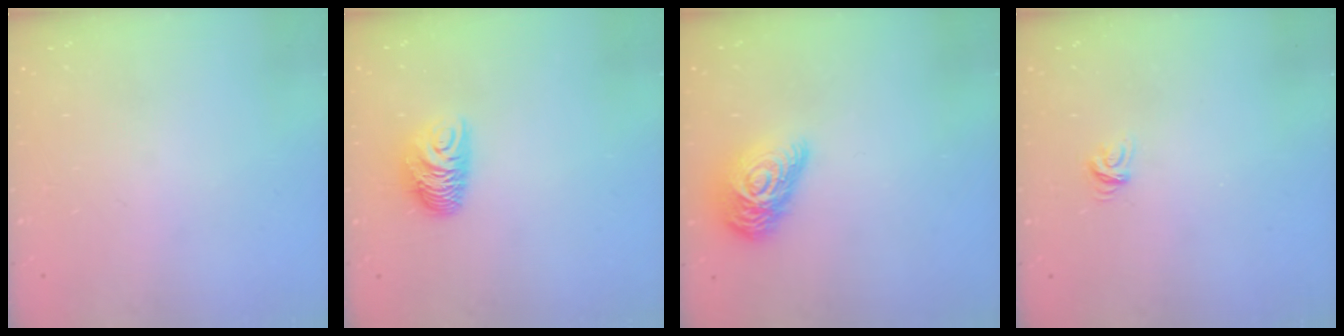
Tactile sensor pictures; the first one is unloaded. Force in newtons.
{"total": 8.5, "press": 8.5, "slide": 0.3}
{"total": 14.2, "press": 14.1, "slide": 0.5}
{"total": 4.7, "press": 4.7, "slide": 0.3}